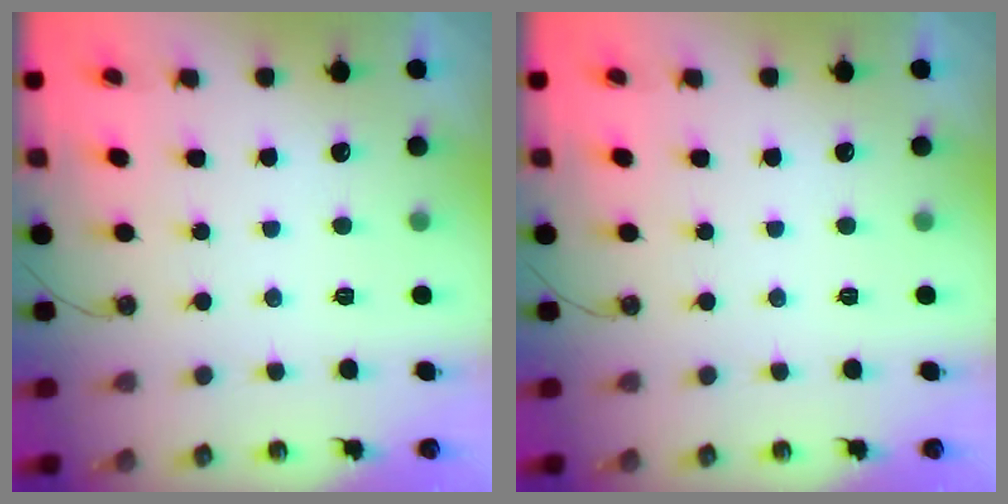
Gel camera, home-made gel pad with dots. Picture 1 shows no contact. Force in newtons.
{"total": 0.0}